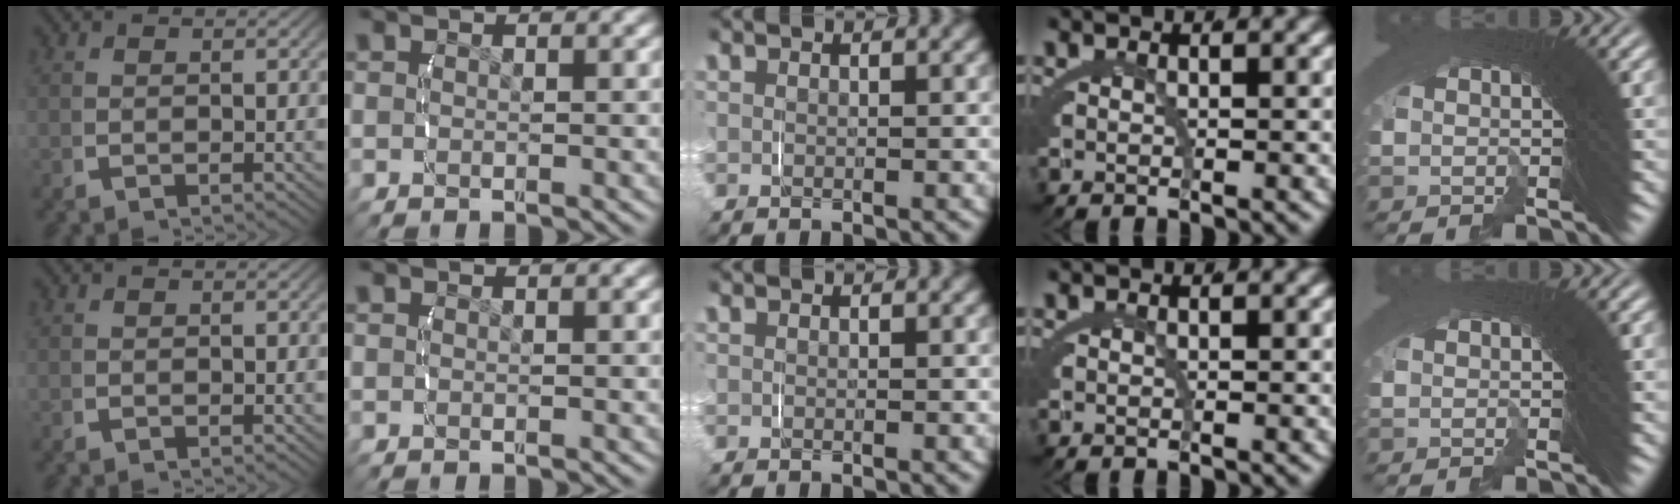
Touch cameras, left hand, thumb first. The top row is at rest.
{}